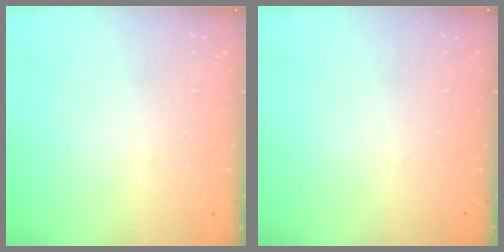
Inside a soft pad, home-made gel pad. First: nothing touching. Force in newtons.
{"total": 0.0}